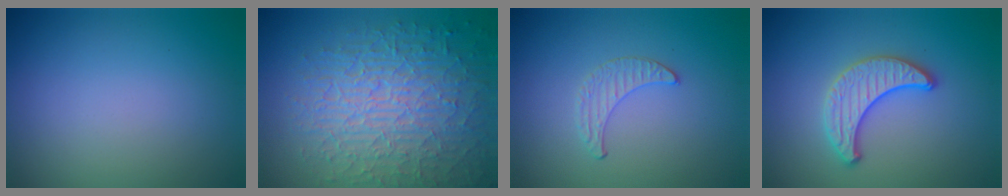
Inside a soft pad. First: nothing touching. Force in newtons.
{"total": 8.9, "press": 6.3, "slide": 6.4}
{"total": 0.8, "press": 0.8, "slide": 0.2}
{"total": 3.2, "press": 3.1, "slide": 0.8}